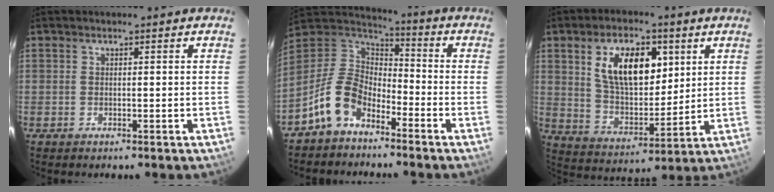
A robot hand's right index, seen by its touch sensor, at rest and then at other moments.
{"total": 11.7, "force": [-6.8, 7.1, 6.3], "torque": [-0.144, 0.024, -0.137]}
{"total": 15.0, "force": [5.6, 7.9, 11.4], "torque": [-0.200, 0.011, 0.108]}